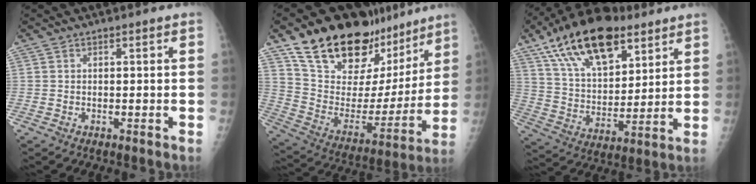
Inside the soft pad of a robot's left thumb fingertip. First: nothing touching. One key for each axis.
{"total": 26.9, "fx": 19.0, "fy": 13.9, "fz": 13.1, "tx": -0.175, "ty": -0.070, "tz": 0.307}
{"total": 22.5, "fx": 13.3, "fy": 11.1, "fz": 14.3, "tx": -0.226, "ty": -0.033, "tz": 0.238}